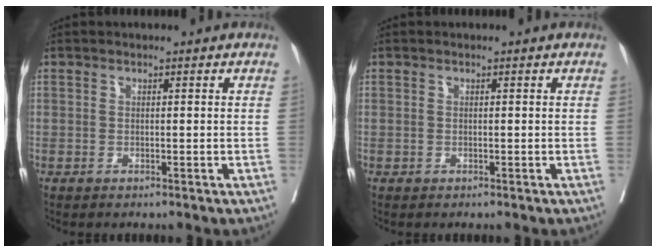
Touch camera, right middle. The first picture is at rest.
{"total": 0.0}